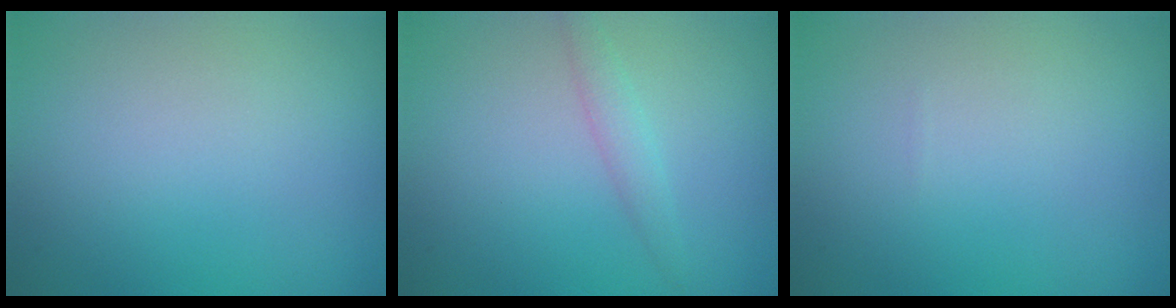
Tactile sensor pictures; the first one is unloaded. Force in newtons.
{"total": 1.5, "press": 1.5, "slide": 0.0}
{"total": 0.0}